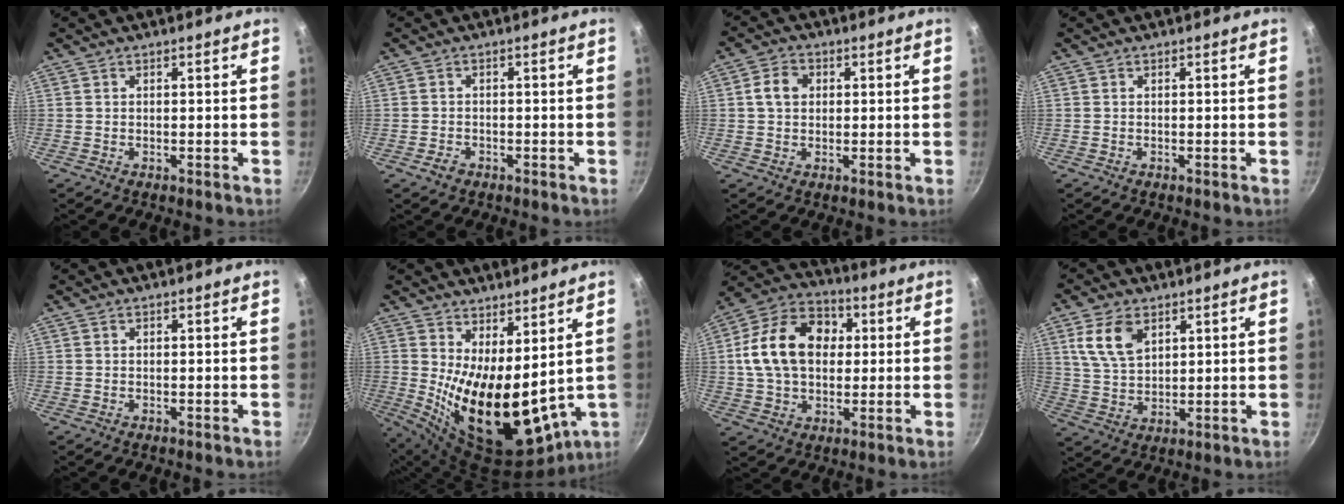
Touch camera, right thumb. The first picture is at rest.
{"total": 2.0, "force": [-1.2, 1.4, 0.8], "torque": [-0.011, 0.012, -0.020]}
{"total": 4.8, "force": [0.9, 3.9, 2.8], "torque": [-0.036, 0.009, 0.009]}
{"total": 0.0}
{"total": 0.0}
{"total": 18.3, "force": [3.5, 8.2, 15.9], "torque": [-0.226, -0.055, 0.083]}
{"total": 16.7, "force": [2.3, 12.2, 11.2], "torque": [-0.170, 0.023, 0.025]}
{"total": 9.0, "force": [4.1, 5.3, 6.0], "torque": [-0.103, -0.017, 0.084]}